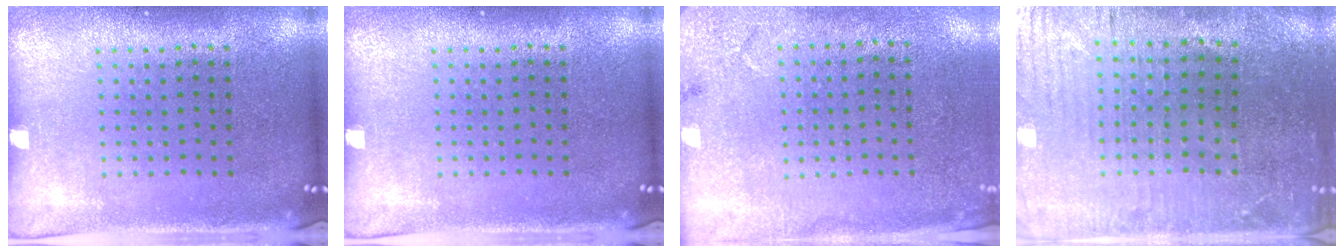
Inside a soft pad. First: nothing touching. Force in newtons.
{"total": 0.0}
{"total": 2.7, "press": 2.2, "slide": 1.6}
{"total": 1.4, "press": 1.3, "slide": 0.5}